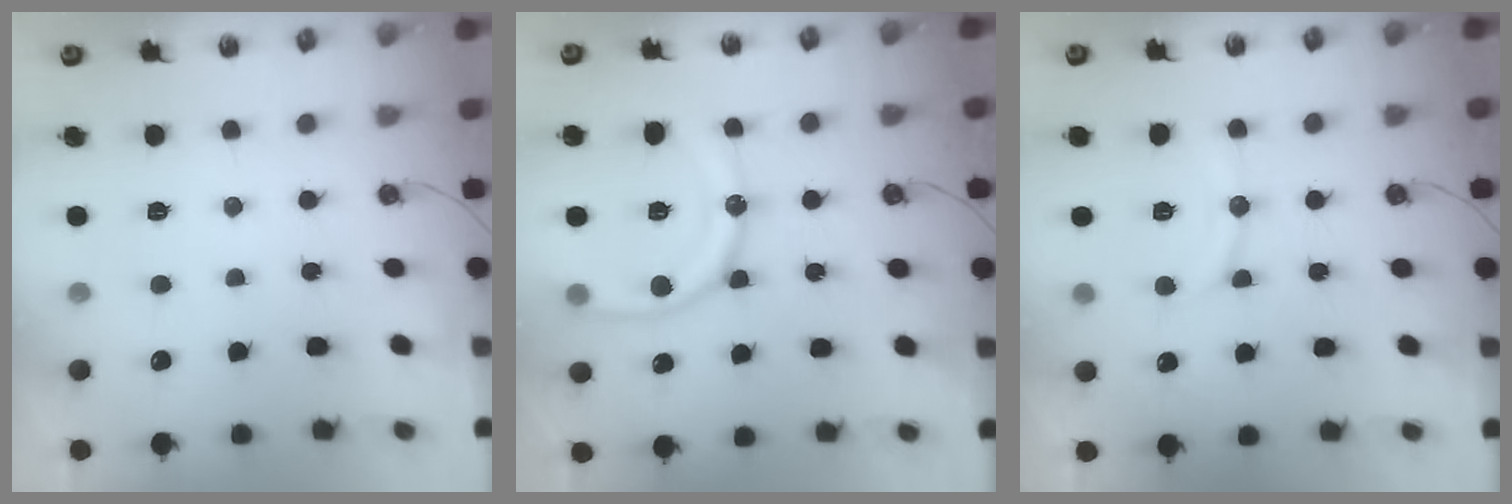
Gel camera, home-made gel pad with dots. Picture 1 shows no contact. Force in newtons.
{"total": 17.2, "press": 17.1, "slide": 1.8}
{"total": 8.8, "press": 8.7, "slide": 0.8}